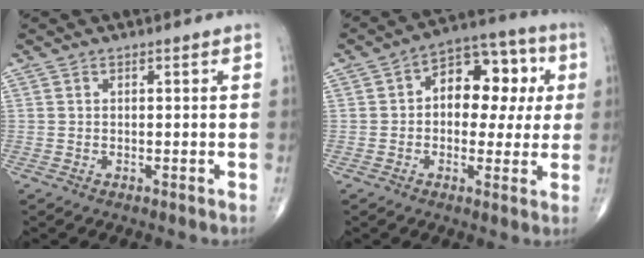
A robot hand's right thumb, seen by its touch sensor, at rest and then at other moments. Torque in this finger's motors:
{"motor_torque": [-0.09, 0.88, 0.31, 0.19, 0.07]}